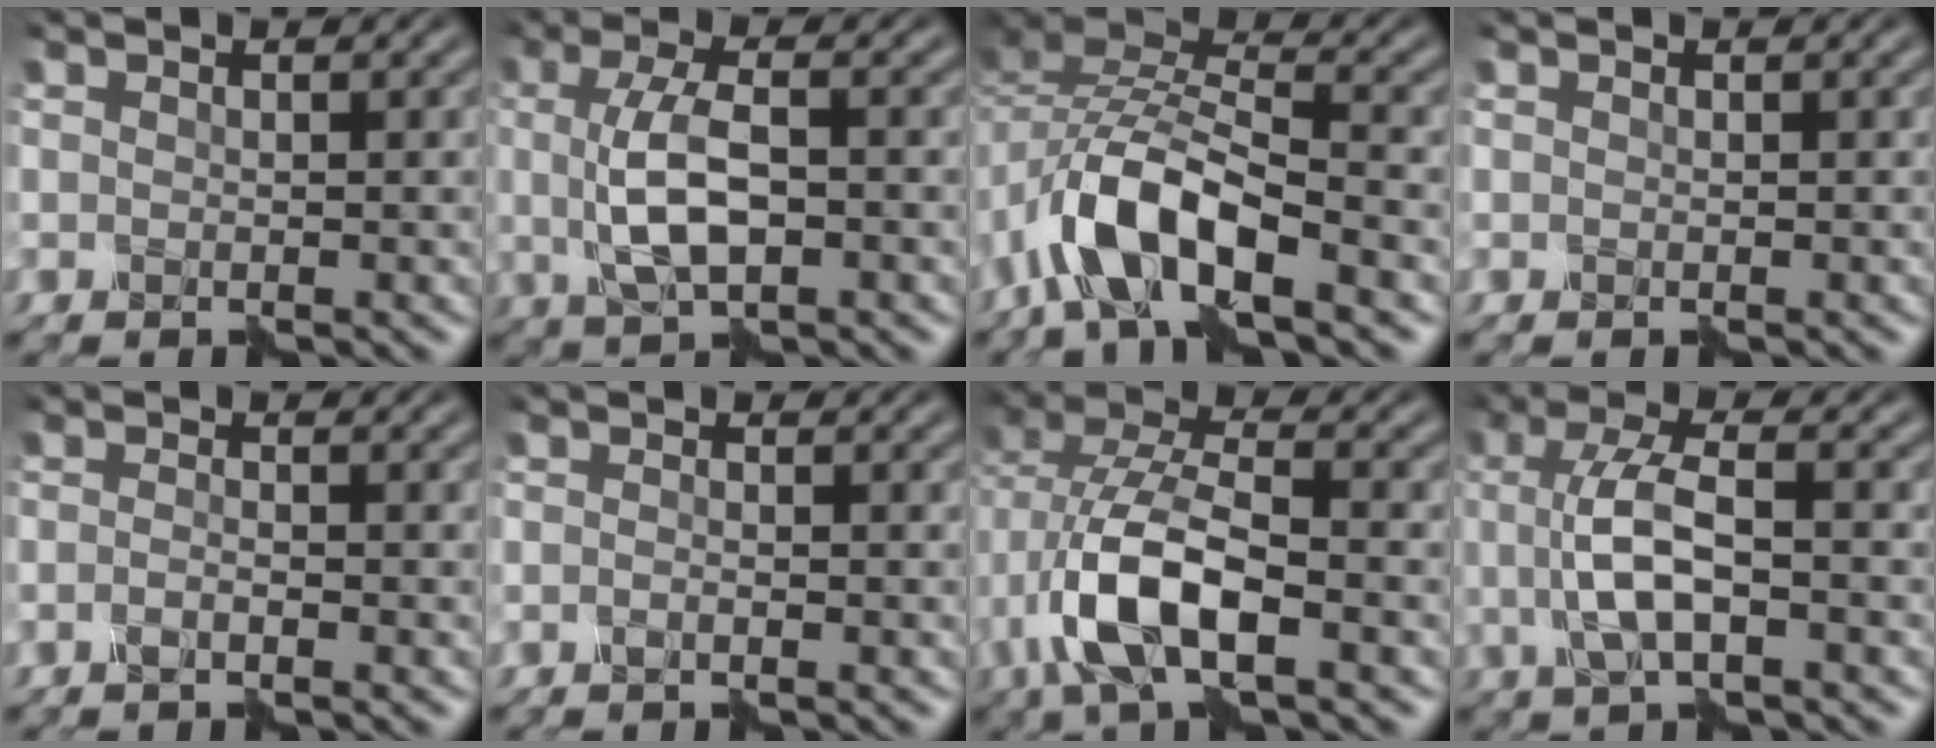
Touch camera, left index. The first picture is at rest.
{"total": 5.3, "force": [-0.2, 1.9, 4.9], "torque": [-0.105, 0.004, -0.005]}
{"total": 8.7, "force": [-4.2, 3.6, 6.8], "torque": [-0.137, 0.011, -0.086]}
{"total": 0.0}
{"total": 1.1, "force": [-0.8, 0.0, 0.8], "torque": [-0.019, -0.001, -0.018]}
{"total": 0.8, "force": [-0.6, 0.0, 0.6], "torque": [-0.015, -0.002, -0.019]}
{"total": 8.2, "force": [-2.3, 3.7, 7.0], "torque": [-0.156, 0.007, -0.046]}
{"total": 5.2, "force": [-0.4, 1.6, 4.9], "torque": [-0.108, 0.005, -0.010]}